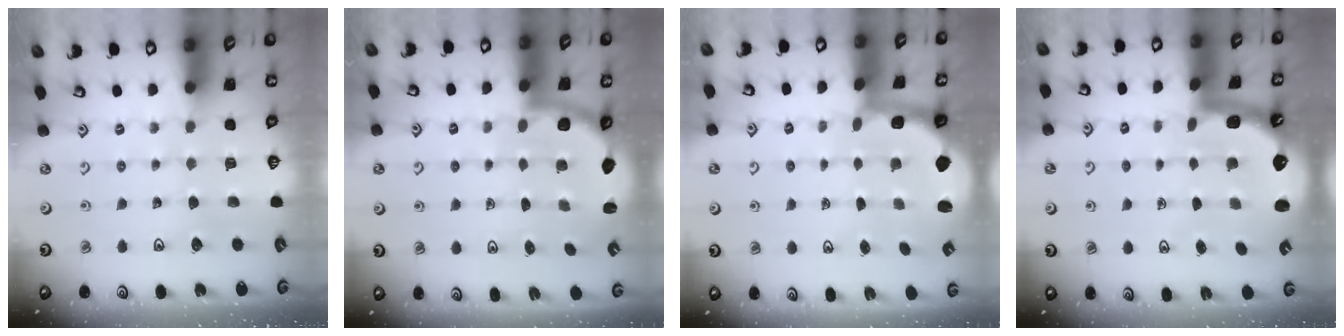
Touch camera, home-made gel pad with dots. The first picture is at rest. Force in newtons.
{"total": 3.5, "press": 2.8, "slide": 2.0}
{"total": 1.7, "press": 1.3, "slide": 1.0}
{"total": 1.6, "press": 1.5, "slide": 0.6}